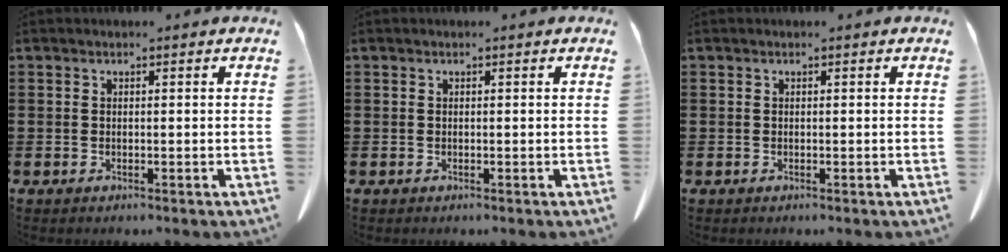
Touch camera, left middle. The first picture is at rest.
{"total": 0.0}
{"total": 0.0}